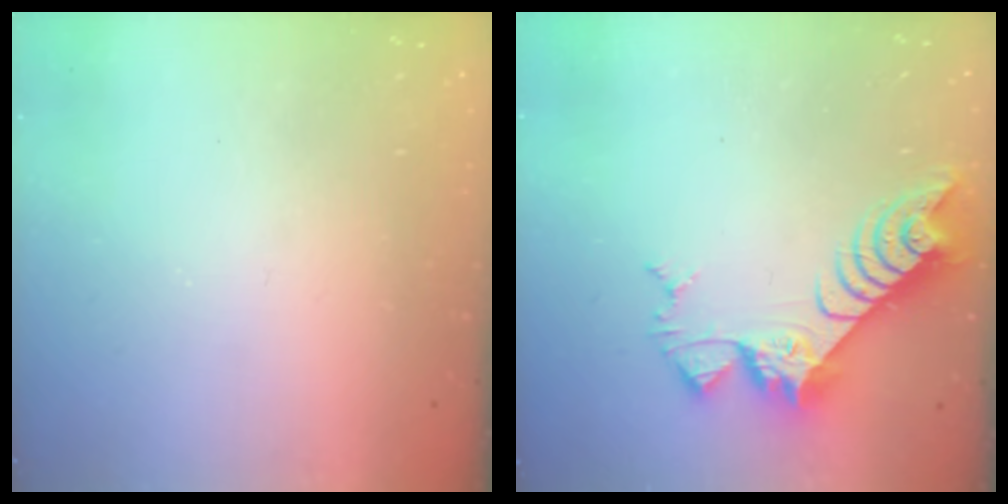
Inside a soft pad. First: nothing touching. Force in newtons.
{"total": 8.5, "press": 8.5, "slide": 0.8}